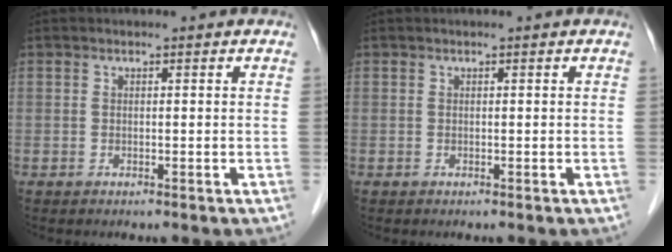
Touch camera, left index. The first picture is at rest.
{"total": 0.0}